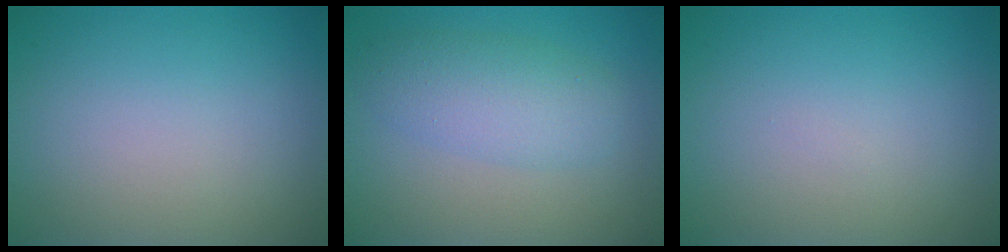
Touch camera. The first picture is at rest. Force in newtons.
{"total": 4.1, "press": 4.1, "slide": 0.2}
{"total": 0.0}